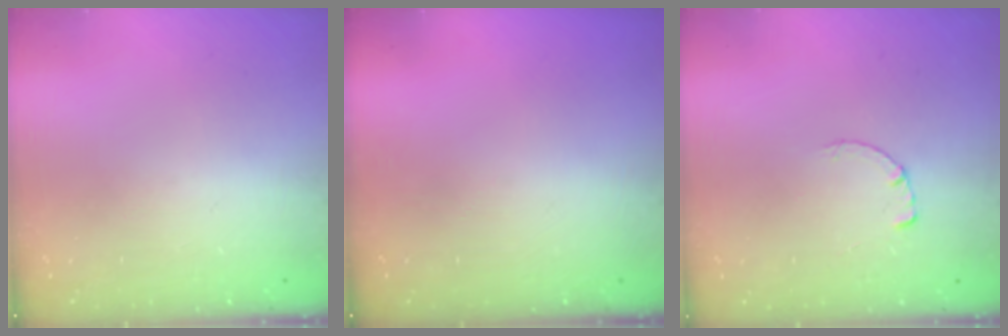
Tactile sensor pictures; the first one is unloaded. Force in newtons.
{"total": 0.0}
{"total": 0.7, "press": 0.7, "slide": 0.2}